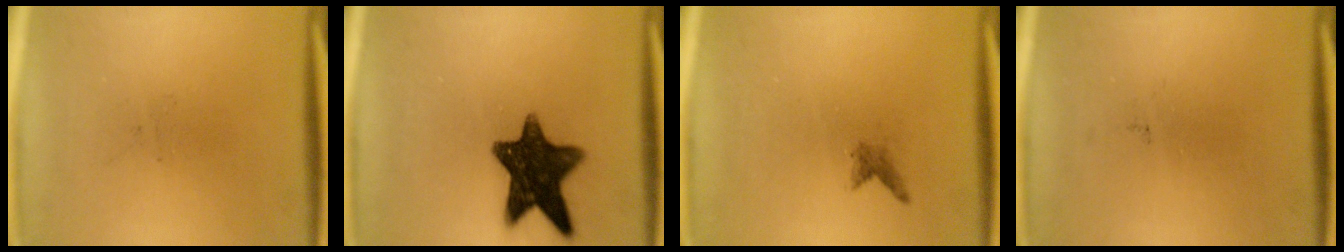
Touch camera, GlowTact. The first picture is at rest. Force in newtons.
{"total": 12.7}
{"total": 1.0}
{"total": 0.0}